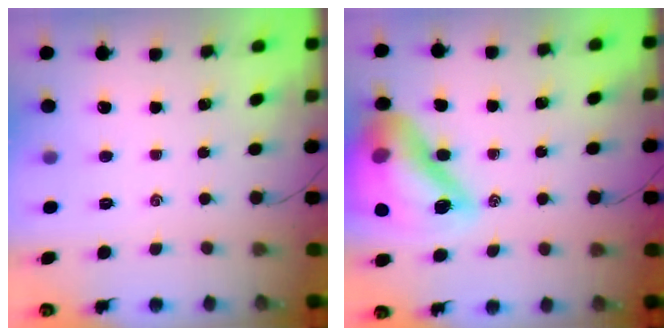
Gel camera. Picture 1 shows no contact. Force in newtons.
{"total": 20.3, "press": 19.9, "slide": 4.0}